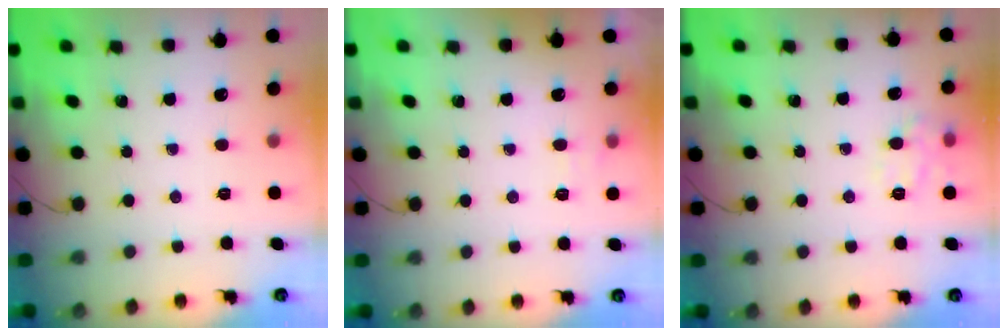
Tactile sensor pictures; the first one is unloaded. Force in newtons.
{"total": 3.6, "press": 3.0, "slide": 2.0}
{"total": 8.6, "press": 8.6, "slide": 1.0}